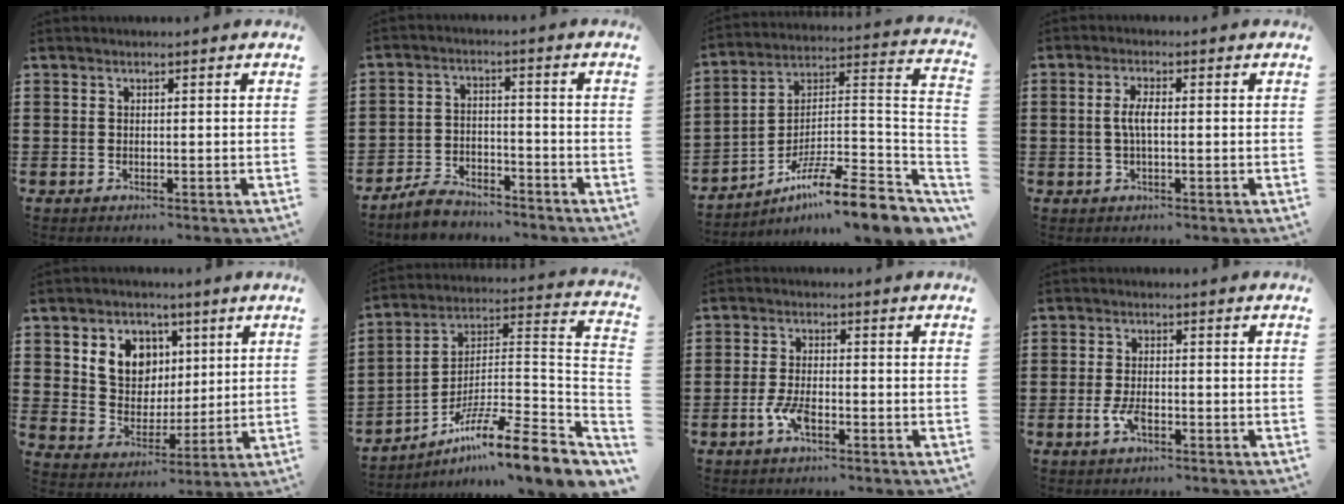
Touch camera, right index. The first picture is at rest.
{"total": 4.8, "force": [-4.5, 1.4, 0.9], "torque": [-0.024, 0.012, -0.090]}
{"total": 10.9, "force": [-8.1, 0.8, 7.3], "torque": [-0.118, -0.001, -0.159]}
{"total": 3.3, "force": [-0.2, 1.0, 3.1], "torque": [-0.064, 0.000, -0.008]}
{"total": 8.0, "force": [3.7, 6.7, 2.4], "torque": [-0.071, 0.002, 0.067]}
{"total": 11.0, "force": [-7.7, 0.5, 7.9], "torque": [-0.130, -0.007, -0.153]}
{"total": 4.3, "force": [-2.0, 1.5, 3.5], "torque": [-0.080, -0.004, -0.039]}
{"total": 3.7, "force": [-1.4, 1.4, 3.2], "torque": [-0.076, -0.008, -0.028]}